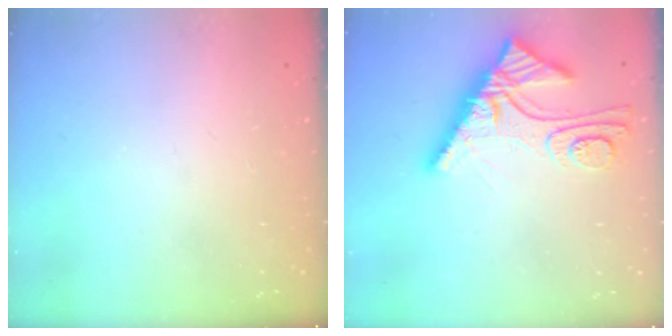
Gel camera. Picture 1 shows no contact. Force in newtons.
{"total": 11.9, "press": 11.9, "slide": 1.0}